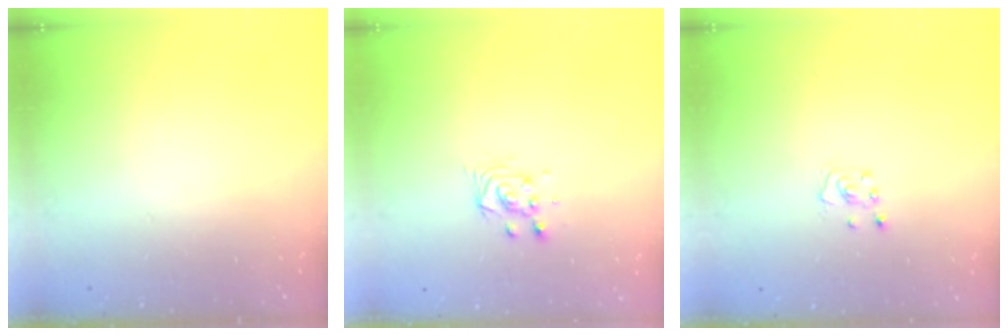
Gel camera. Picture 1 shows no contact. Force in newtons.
{"total": 3.8, "press": 3.8, "slide": 0.3}
{"total": 2.8, "press": 2.8, "slide": 0.3}